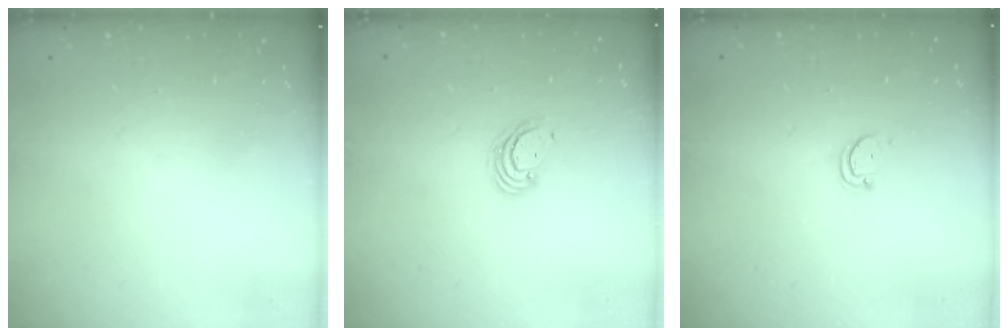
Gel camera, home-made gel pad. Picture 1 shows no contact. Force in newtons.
{"total": 3.6, "press": 3.6, "slide": 0.2}
{"total": 2.3, "press": 2.3, "slide": 0.4}